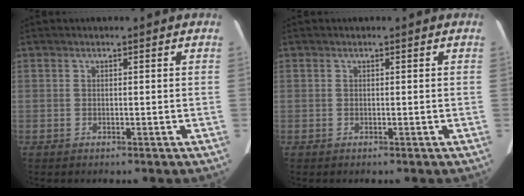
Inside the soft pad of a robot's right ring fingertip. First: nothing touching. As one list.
[{"total": 0.0}]